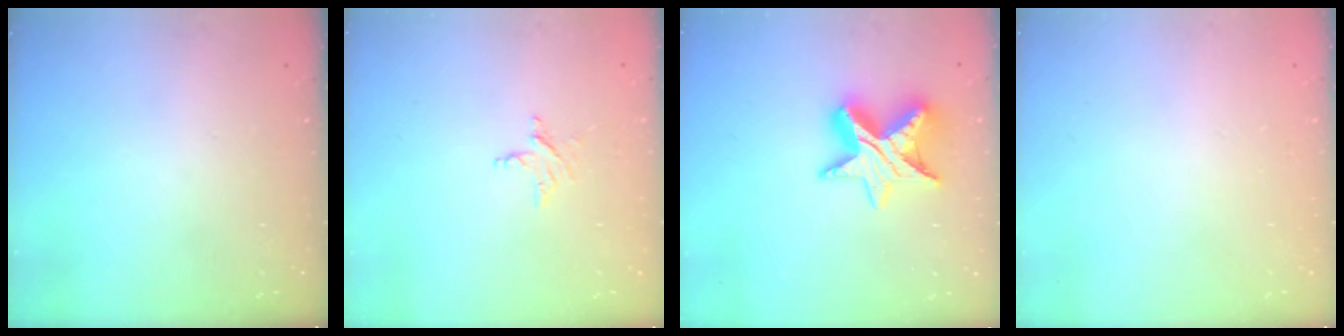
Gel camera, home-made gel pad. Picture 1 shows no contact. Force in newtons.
{"total": 3.8, "press": 3.8, "slide": 0.3}
{"total": 12.7, "press": 12.7, "slide": 0.7}
{"total": 0.0}